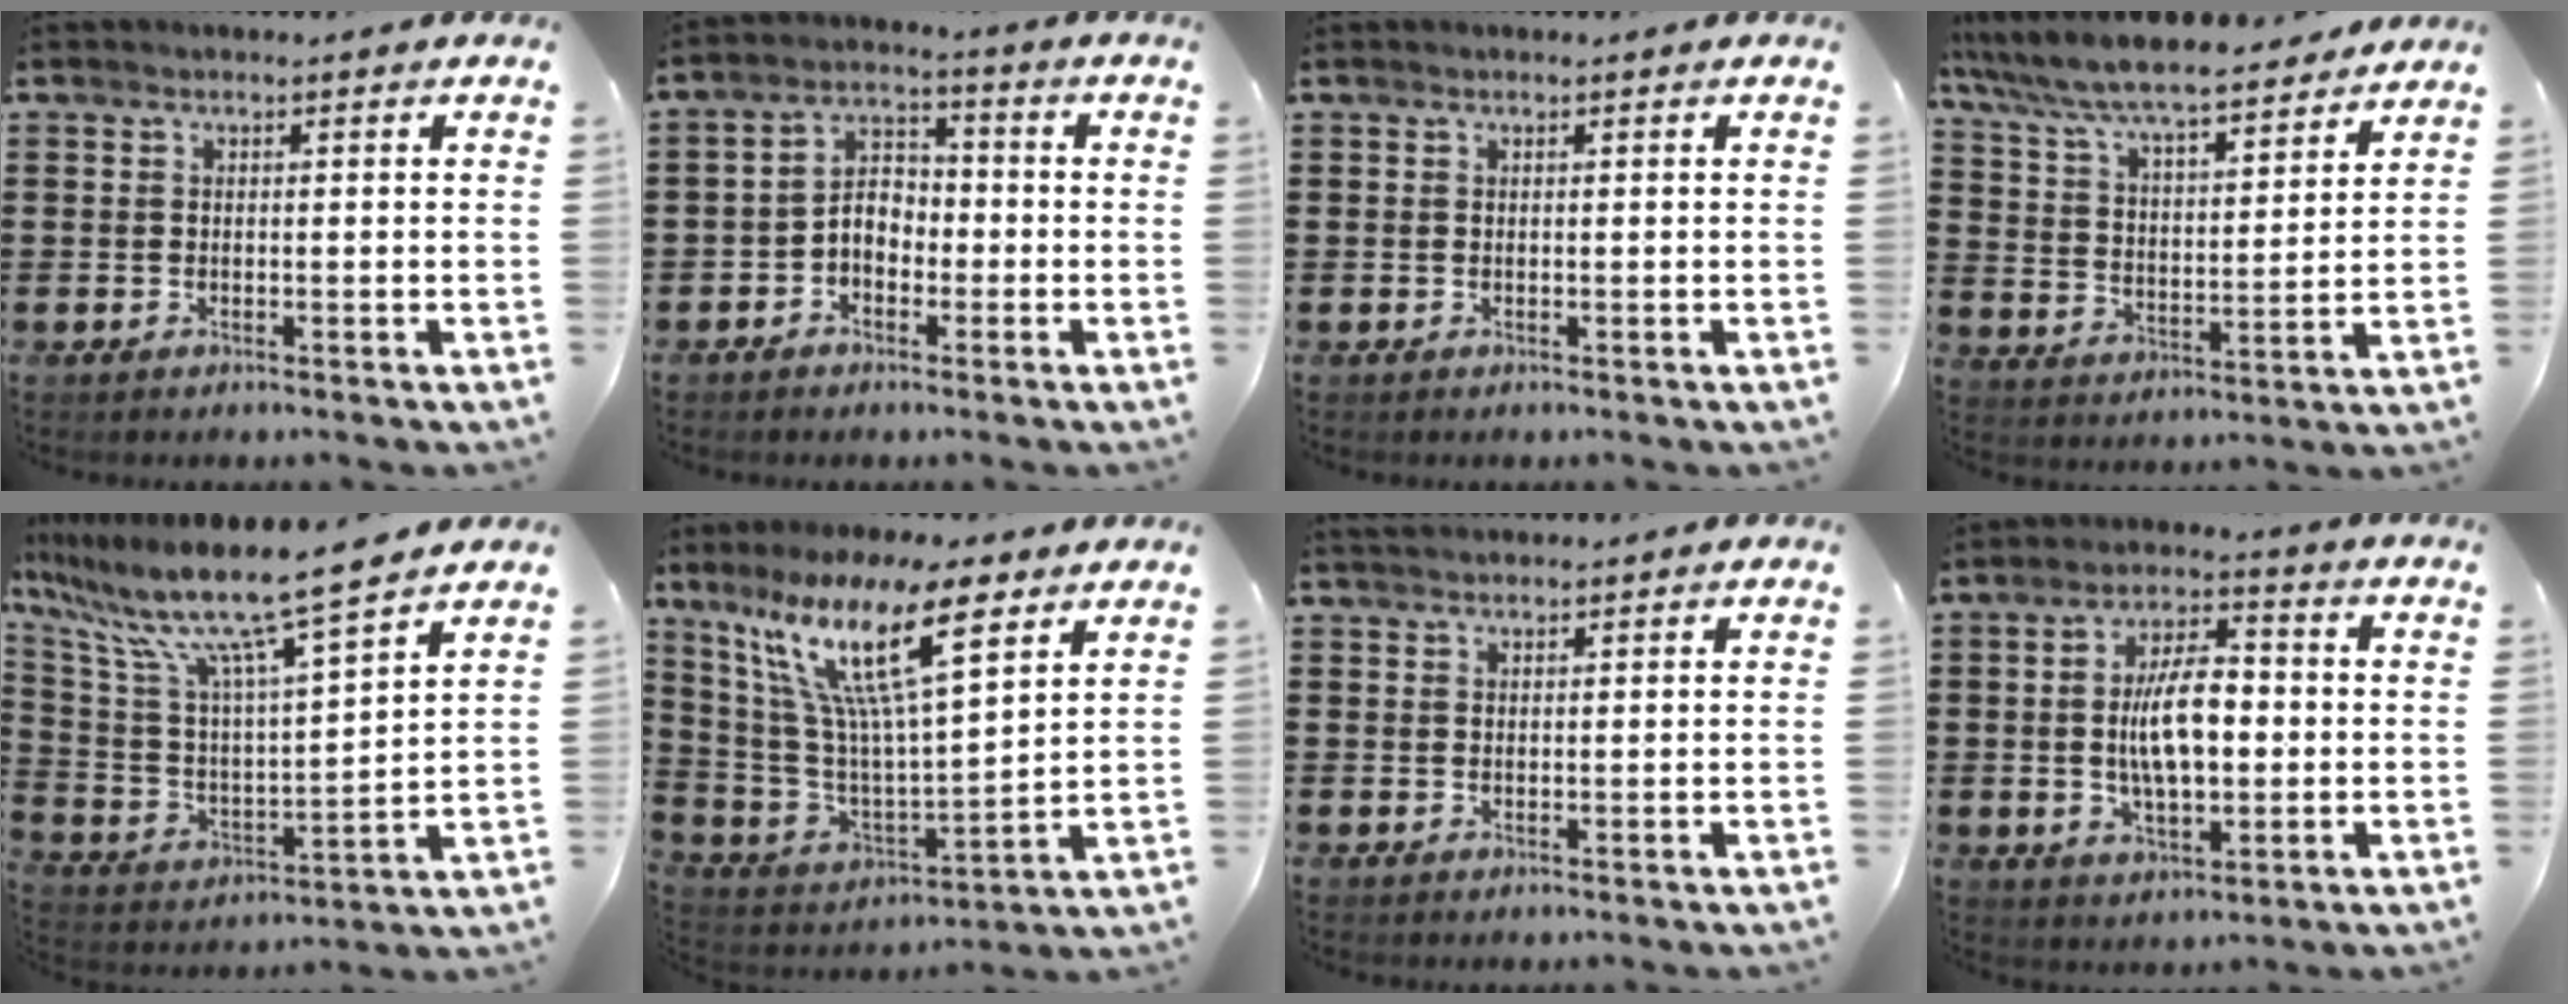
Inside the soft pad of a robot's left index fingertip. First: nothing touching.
{"total": 4.6, "force": [-2.0, 3.1, 2.8], "torque": [-0.062, 0.013, -0.043]}
{"total": 0.0}
{"total": 7.9, "force": [7.3, 0.5, 3.0], "torque": [-0.089, -0.042, 0.123]}
{"total": 11.7, "force": [9.6, 0.1, 6.8], "torque": [-0.171, -0.066, 0.156]}
{"total": 15.7, "force": [8.9, 3.5, 12.5], "torque": [-0.273, -0.035, 0.147]}
{"total": 1.2, "force": [1.2, 0.1, 0.2], "torque": [-0.005, 0.002, 0.023]}
{"total": 9.5, "force": [0.0, 4.4, 8.4], "torque": [-0.160, 0.008, -0.007]}